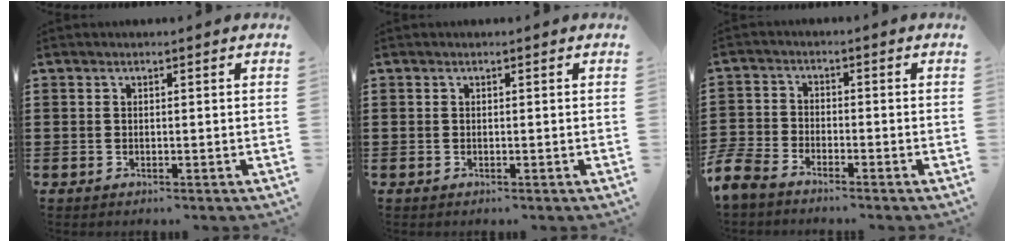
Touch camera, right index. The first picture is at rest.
{"total": 0.0}
{"total": 4.2, "force": [-4.0, 0.8, 1.0], "torque": [-0.053, -0.011, -0.093]}